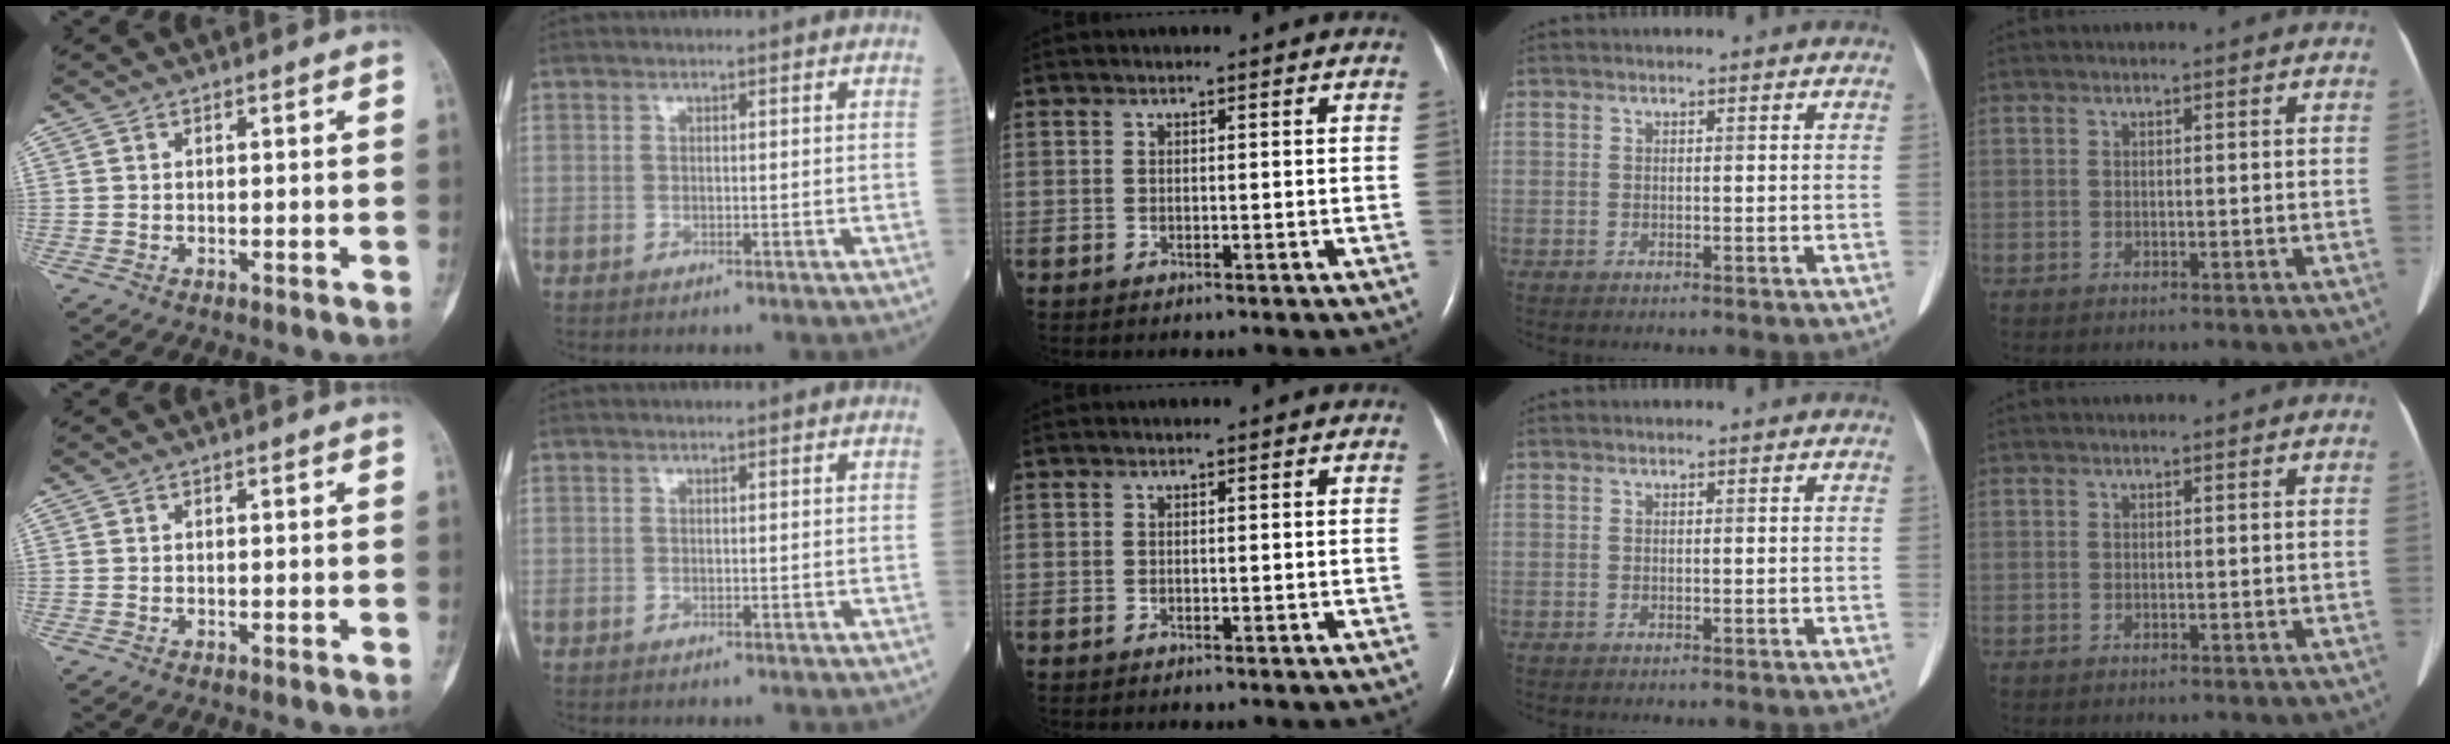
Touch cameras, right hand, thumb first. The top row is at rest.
{}